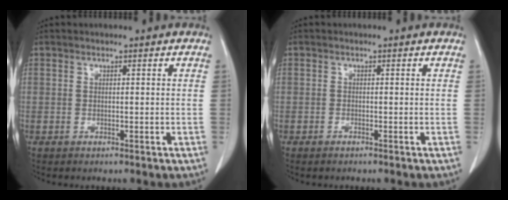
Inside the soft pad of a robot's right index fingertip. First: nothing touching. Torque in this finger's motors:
{"motor_torque": [0.21, -0.16, 0.10, 0.04]}